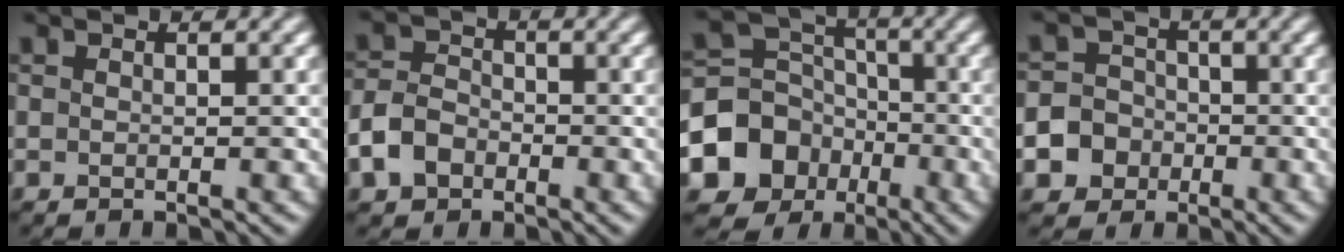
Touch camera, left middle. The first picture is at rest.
{"total": 4.2, "force": [-2.4, 2.9, 1.9], "torque": [-0.047, 0.003, -0.053]}
{"total": 9.1, "force": [-4.0, 7.5, 3.1], "torque": [-0.087, -0.005, -0.087]}
{"total": 6.5, "force": [-3.2, 5.6, 0.8], "torque": [-0.008, -0.006, -0.075]}